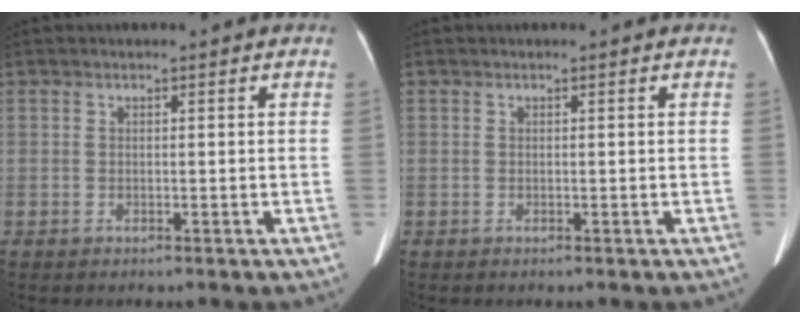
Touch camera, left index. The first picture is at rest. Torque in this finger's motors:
{"motor_torque": [0.08, -0.03, 0.02, 0.02]}